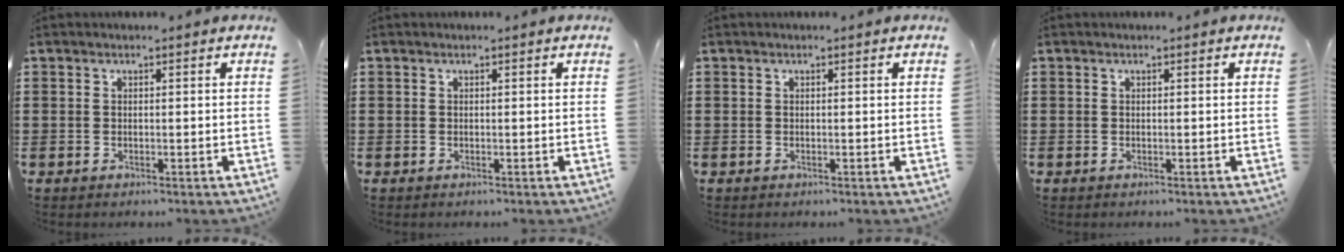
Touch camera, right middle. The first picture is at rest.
{"total": 0.0}
{"total": 0.0}
{"total": 0.0}